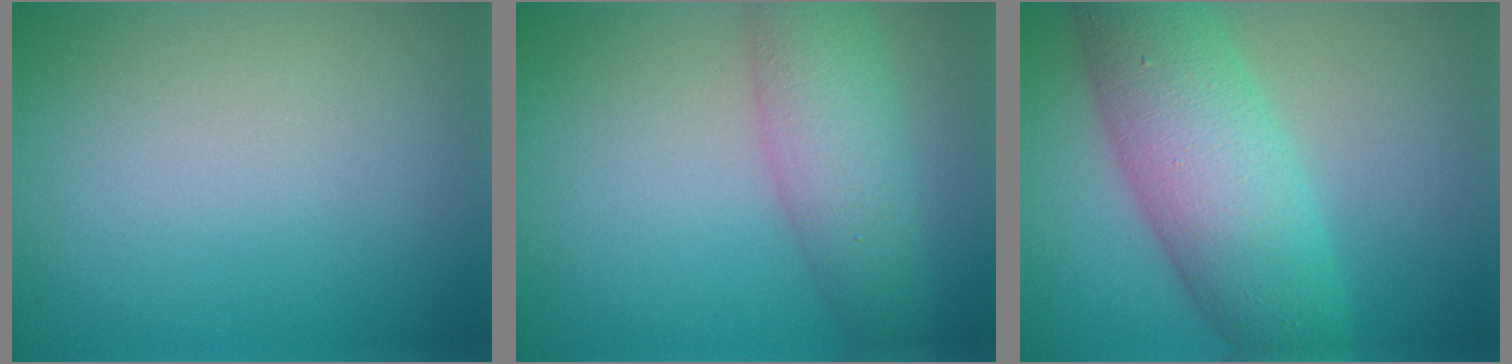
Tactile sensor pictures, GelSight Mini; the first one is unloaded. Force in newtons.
{"total": 5.6, "press": 5.6, "slide": 0.2}
{"total": 8.7, "press": 8.7, "slide": 0.2}